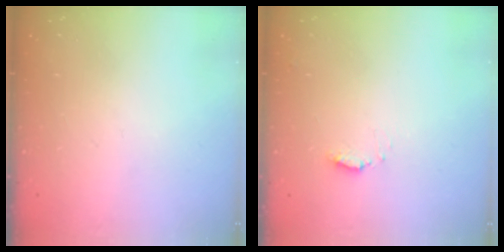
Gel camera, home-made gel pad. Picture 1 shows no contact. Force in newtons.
{"total": 4.7, "press": 4.7, "slide": 0.6}